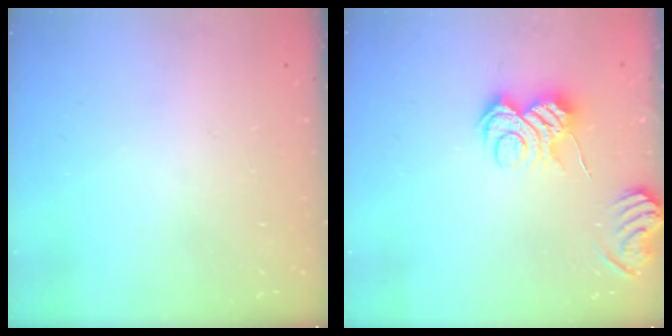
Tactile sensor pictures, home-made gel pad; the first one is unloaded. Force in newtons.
{"total": 8.7, "press": 8.7, "slide": 0.6}